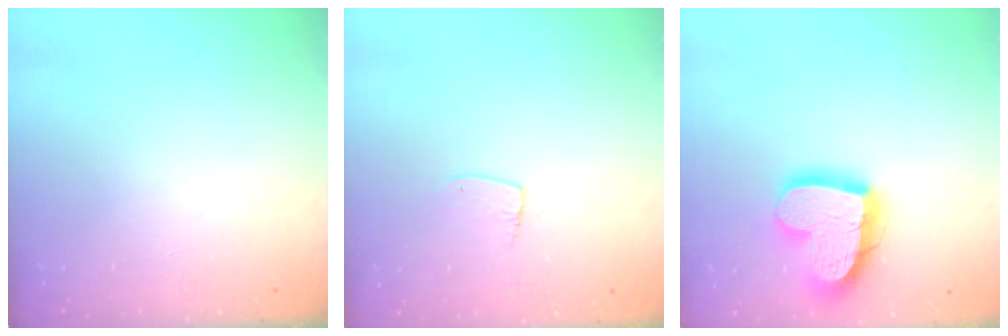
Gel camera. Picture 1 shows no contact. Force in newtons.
{"total": 5.1, "press": 5.1, "slide": 0.4}
{"total": 19.3, "press": 19.3, "slide": 1.6}